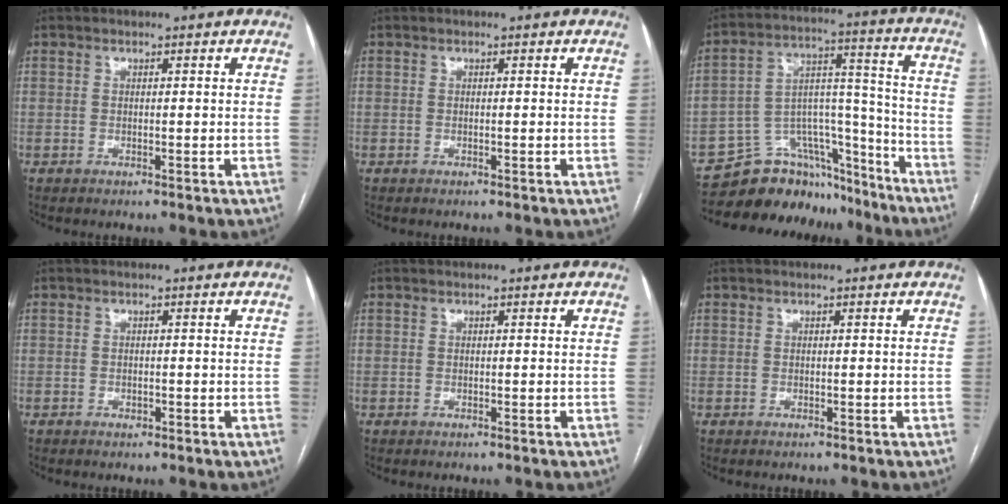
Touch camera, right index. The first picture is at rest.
{"total": 0.0}
{"total": 15.9, "force": [-14.1, 6.6, 3.3], "torque": [-0.041, 0.067, -0.221]}
{"total": 0.6, "force": [-0.3, 0.4, 0.3], "torque": [-0.004, 0.001, -0.005]}
{"total": 0.0}
{"total": 0.0}